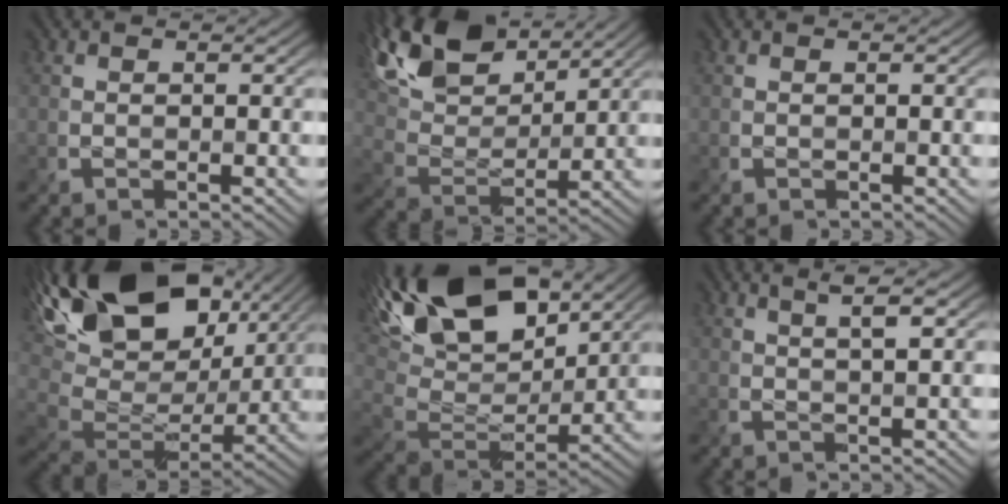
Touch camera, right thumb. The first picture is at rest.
{"total": 13.9, "force": [9.2, 6.3, 8.4], "torque": [-0.199, 0.027, 0.151]}
{"total": 0.0}
{"total": 20.3, "force": [10.2, 11.9, 12.9], "torque": [-0.269, 0.035, 0.174]}
{"total": 19.7, "force": [10.1, 10.0, 13.7], "torque": [-0.283, 0.050, 0.148]}
{"total": 3.4, "force": [1.6, 0.2, 3.0], "torque": [-0.046, 0.001, 0.032]}